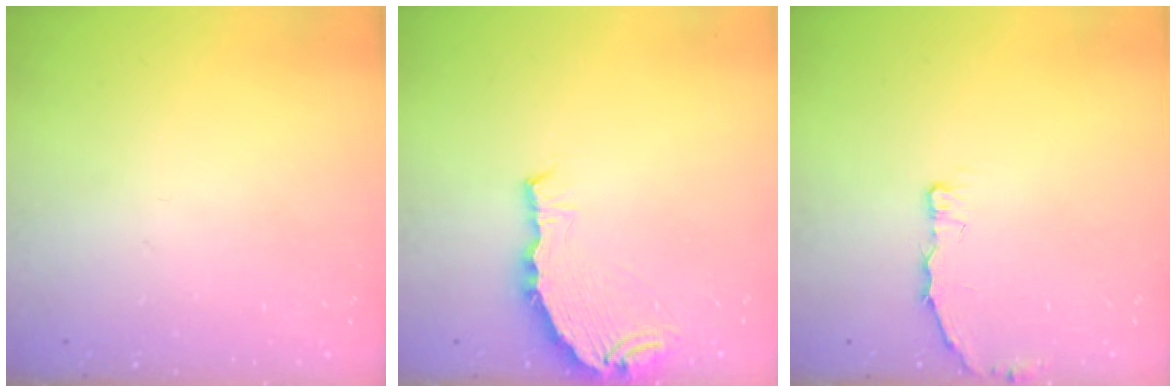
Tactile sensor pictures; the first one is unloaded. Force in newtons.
{"total": 7.3, "press": 6.2, "slide": 3.8}
{"total": 2.9, "press": 2.9, "slide": 0.3}